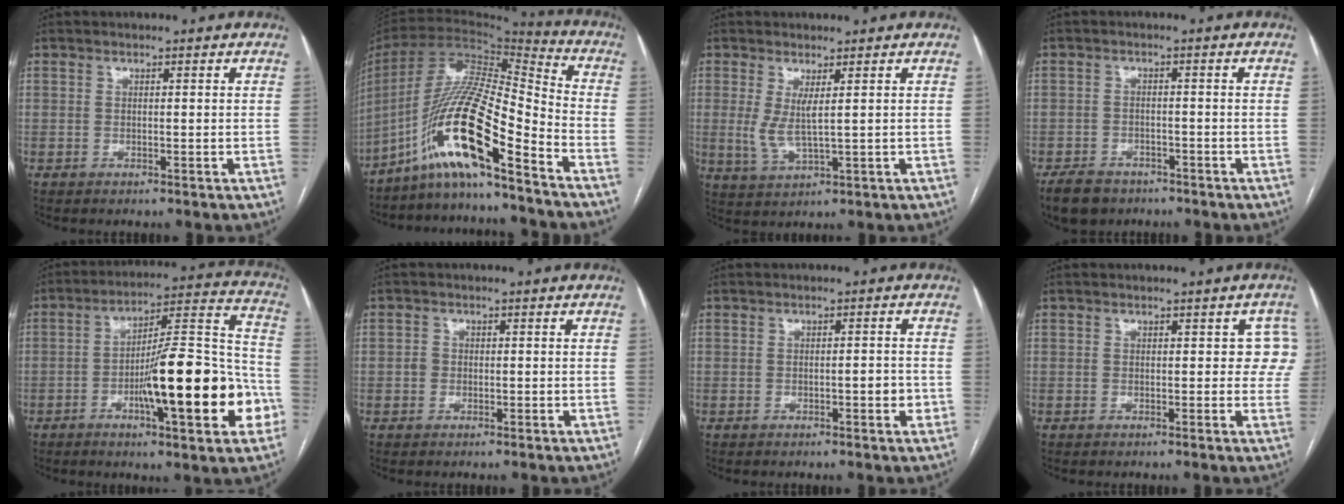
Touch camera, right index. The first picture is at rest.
{"total": 16.5, "force": [-10.6, 1.1, 12.6], "torque": [-0.246, 0.001, -0.195]}
{"total": 4.2, "force": [0.9, 0.5, 4.0], "torque": [-0.090, -0.010, 0.027]}
{"total": 5.9, "force": [-4.5, 3.3, 1.9], "torque": [-0.039, -0.003, -0.073]}
{"total": 20.4, "force": [-6.4, 3.4, 19.0], "torque": [-0.253, 0.020, -0.090]}
{"total": 1.2, "force": [-0.1, 1.2, 0.2], "torque": [-0.003, 0.004, -0.002]}
{"total": 2.0, "force": [-0.6, 0.6, 1.8], "torque": [-0.025, 0.001, -0.008]}
{"total": 3.6, "force": [0.6, 2.4, 2.6], "torque": [-0.003, 0.013, -0.001]}